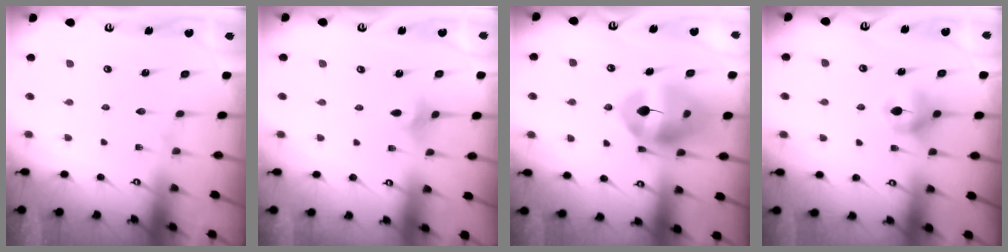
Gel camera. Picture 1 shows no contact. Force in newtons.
{"total": 2.3, "press": 2.2, "slide": 0.5}
{"total": 13.3, "press": 13.3, "slide": 1.4}
{"total": 5.8, "press": 5.7, "slide": 0.8}